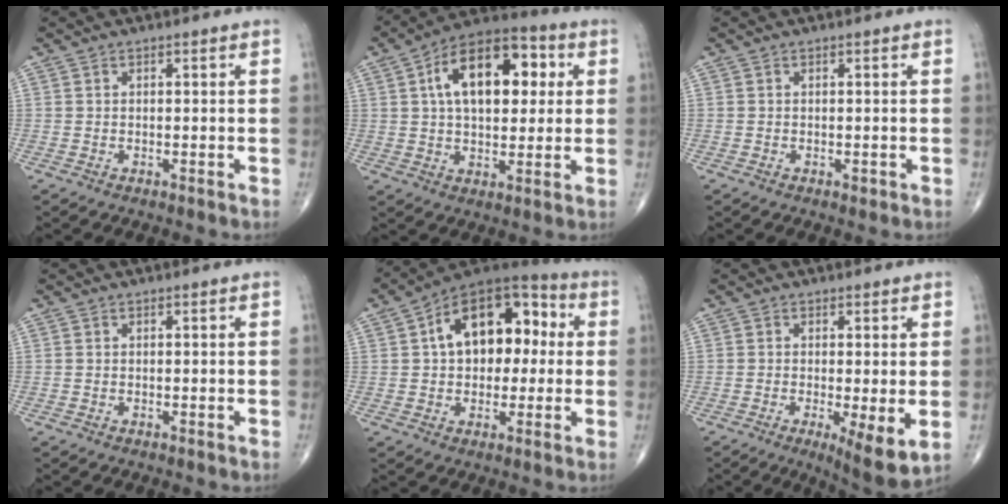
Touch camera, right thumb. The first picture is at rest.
{"total": 17.6, "force": [4.1, 9.8, 14.0], "torque": [-0.194, 0.020, 0.059]}
{"total": 0.6, "force": [-0.3, 0.4, 0.4], "torque": [-0.002, 0.000, -0.005]}
{"total": 0.0}
{"total": 18.0, "force": [2.8, 11.2, 13.8], "torque": [-0.169, 0.040, 0.036]}
{"total": 7.4, "force": [-1.5, 1.9, 7.0], "torque": [-0.109, -0.023, -0.023]}